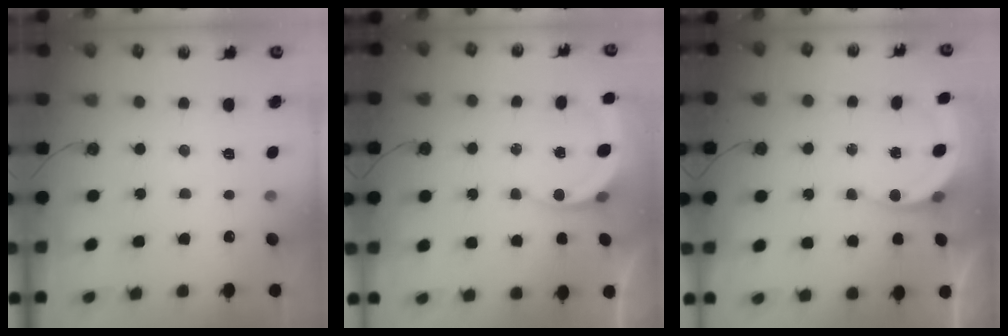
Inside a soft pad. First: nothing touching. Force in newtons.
{"total": 5.0, "press": 5.0, "slide": 0.6}
{"total": 4.3, "press": 4.3, "slide": 0.1}